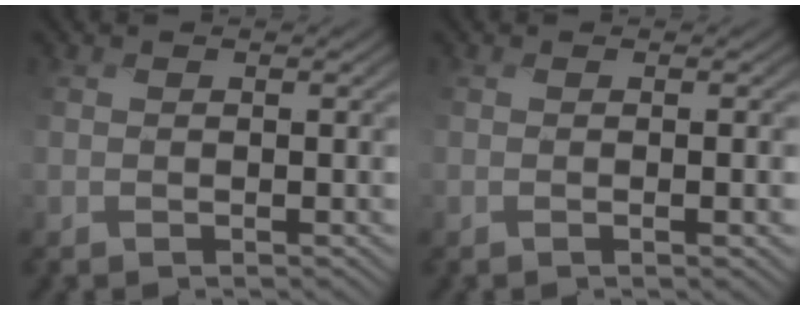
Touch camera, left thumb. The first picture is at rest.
{"total": 1.9, "force": [-0.2, 0.2, 1.9], "torque": [-0.031, 0.001, -0.005]}